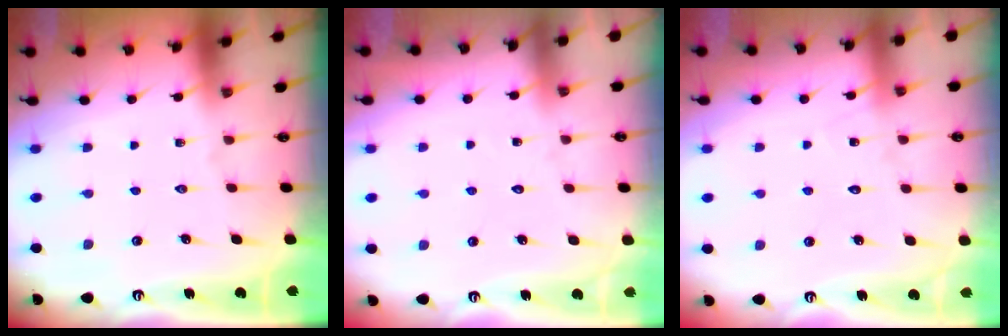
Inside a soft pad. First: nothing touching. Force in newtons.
{"total": 5.4, "press": 5.4, "slide": 0.4}
{"total": 6.3, "press": 6.3, "slide": 0.4}